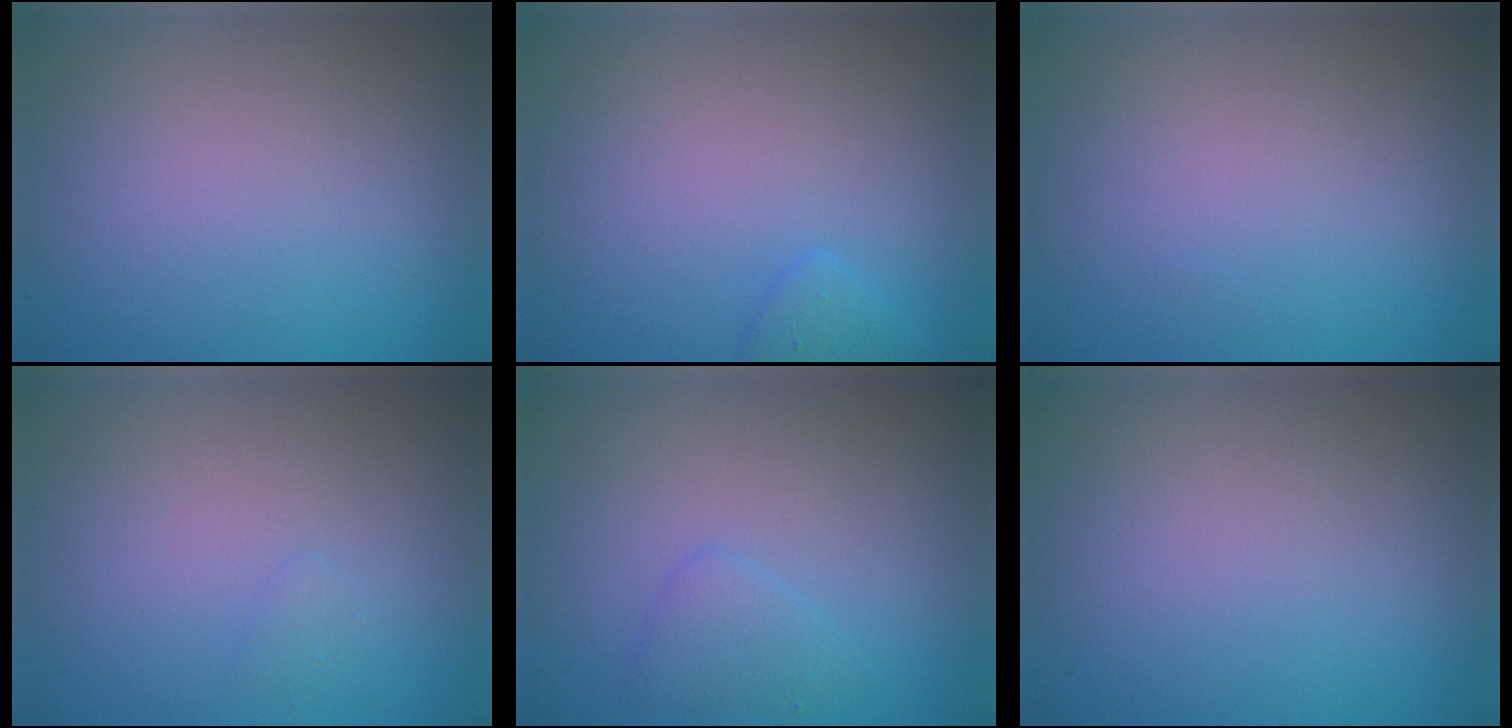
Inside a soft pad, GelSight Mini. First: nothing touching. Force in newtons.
{"total": 1.2, "press": 1.2, "slide": 0.1}
{"total": 0.0}
{"total": 0.5, "press": 0.5, "slide": 0.1}
{"total": 1.6, "press": 1.6, "slide": 0.1}
{"total": 0.0}